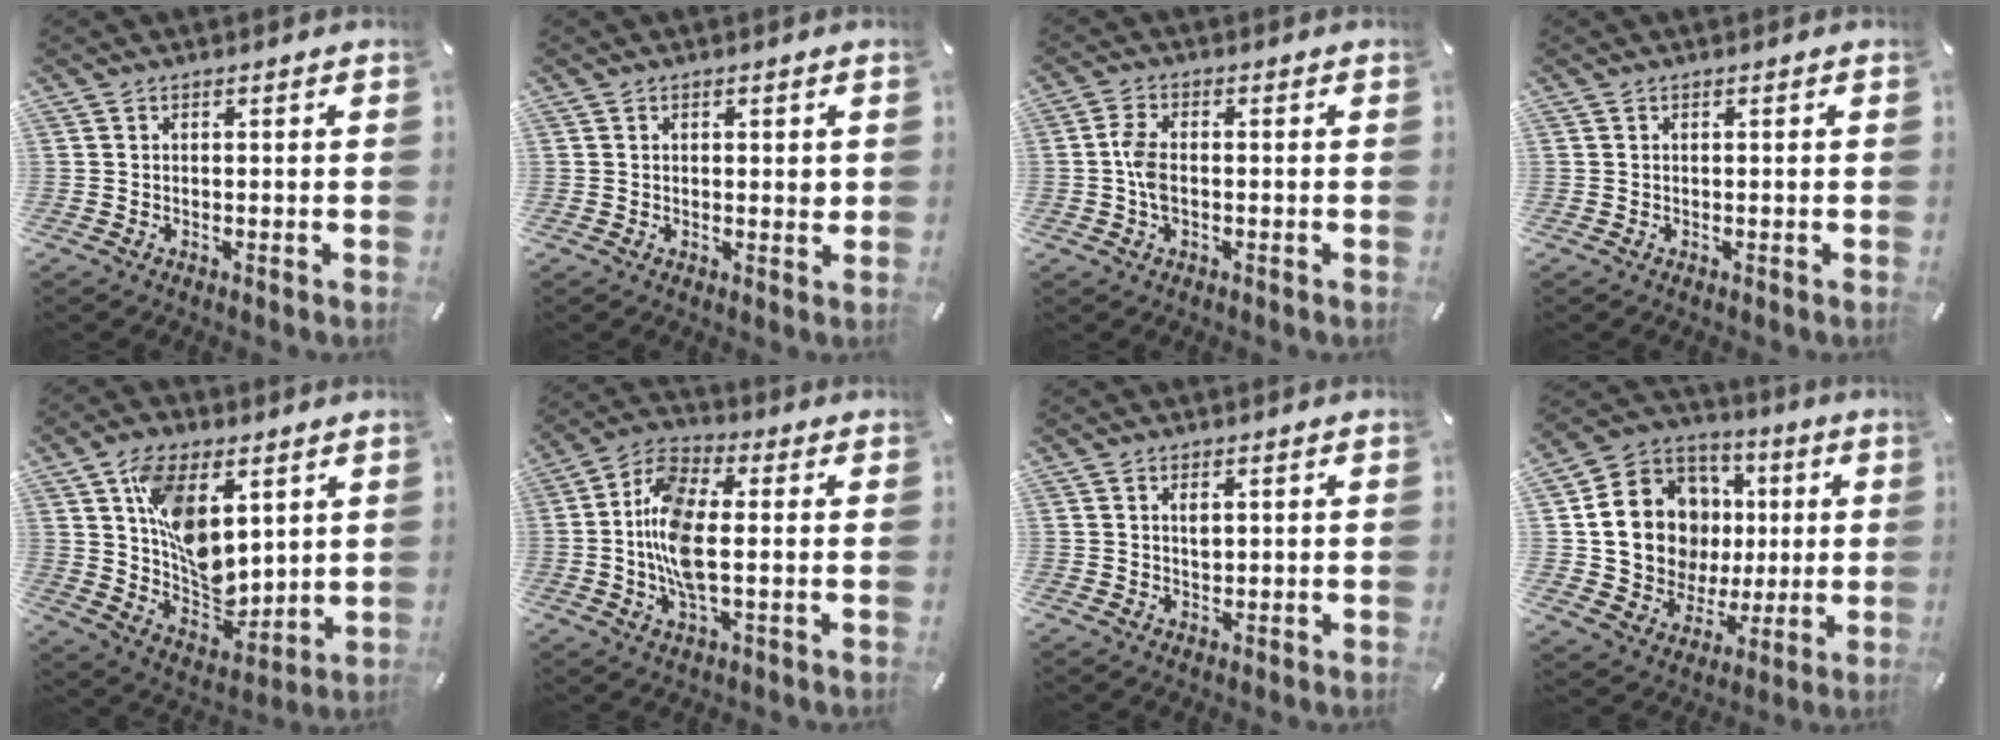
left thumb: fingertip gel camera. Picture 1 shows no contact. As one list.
[{"total": 2.0, "force": [0.4, 1.0, 1.8], "torque": [-0.019, -0.004, 0.002]}, {"total": 4.8, "force": [-0.6, 2.5, 4.0], "torque": [-0.093, -0.002, -0.014]}, {"total": 0.0}, {"total": 15.1, "force": [4.8, 9.9, 10.4], "torque": [-0.185, -0.018, 0.094]}, {"total": 12.3, "force": [-0.6, 5.6, 11.0], "torque": [-0.241, -0.008, -0.012]}, {"total": 2.0, "force": [0.7, 1.1, 1.5], "torque": [-0.026, -0.001, 0.009]}, {"total": 17.4, "force": [2.2, 14.9, 8.7], "torque": [-0.157, -0.011, 0.058]}]